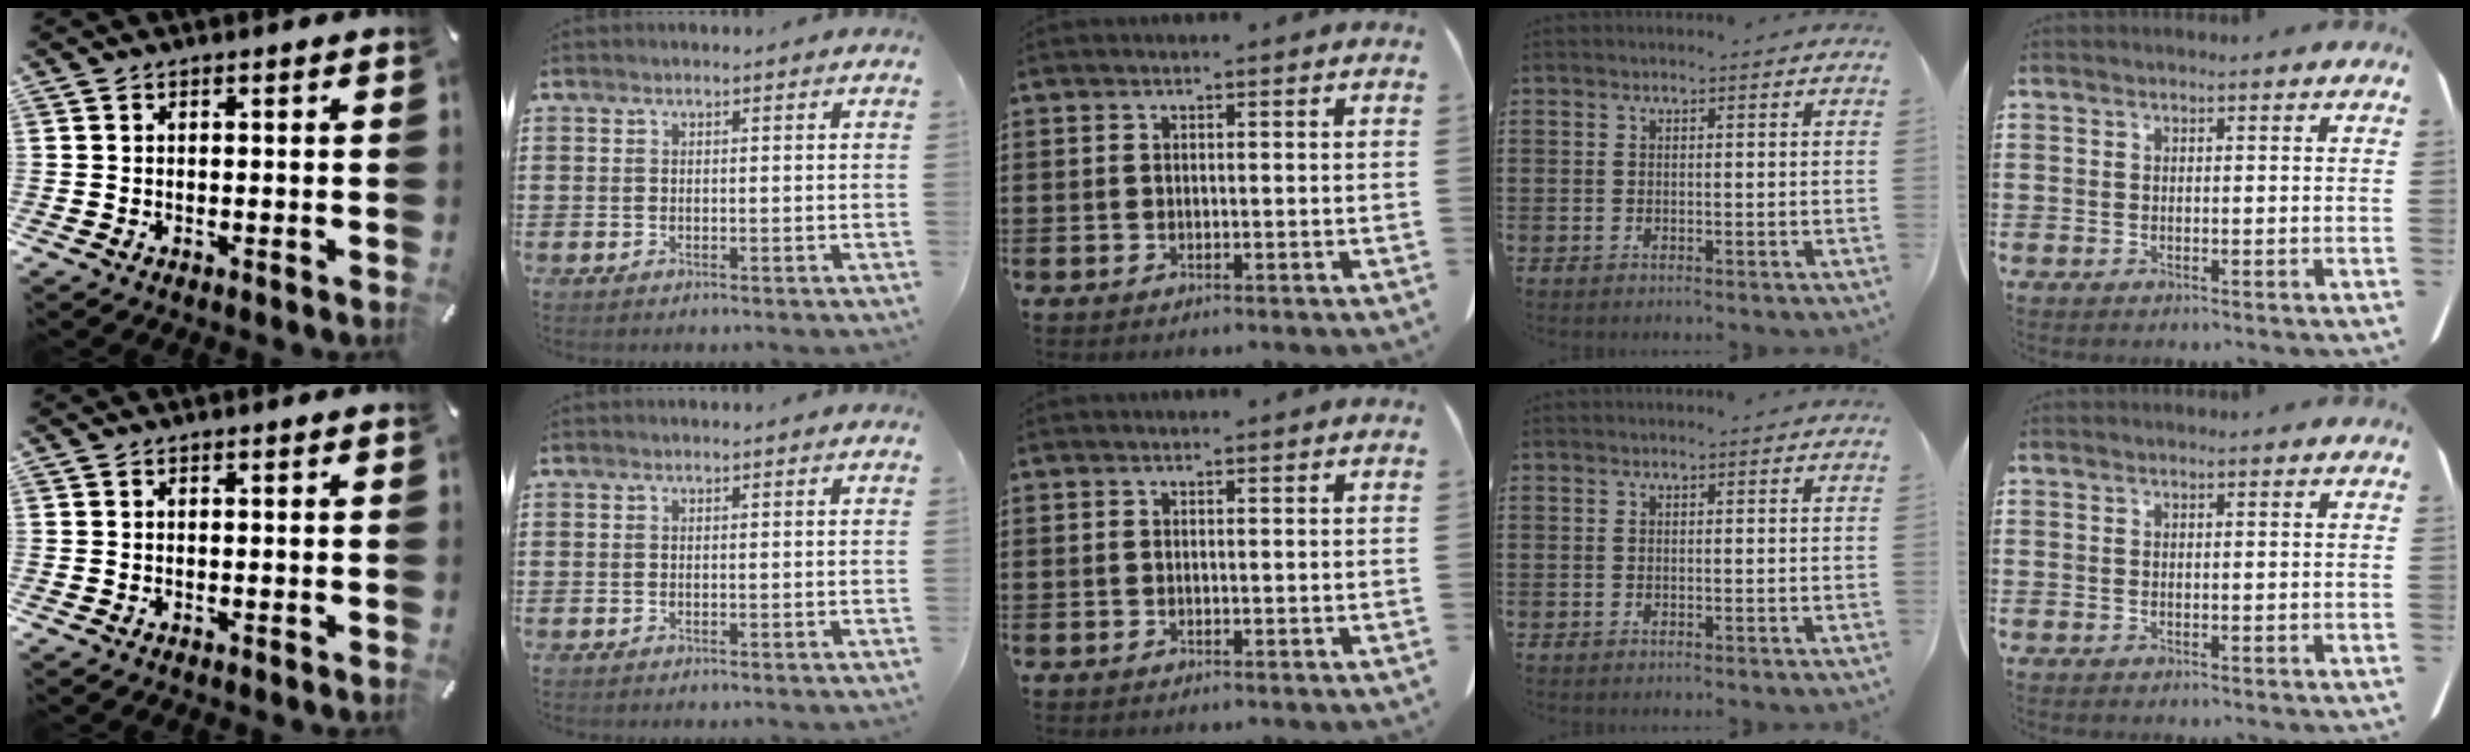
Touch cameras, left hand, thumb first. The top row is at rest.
{}